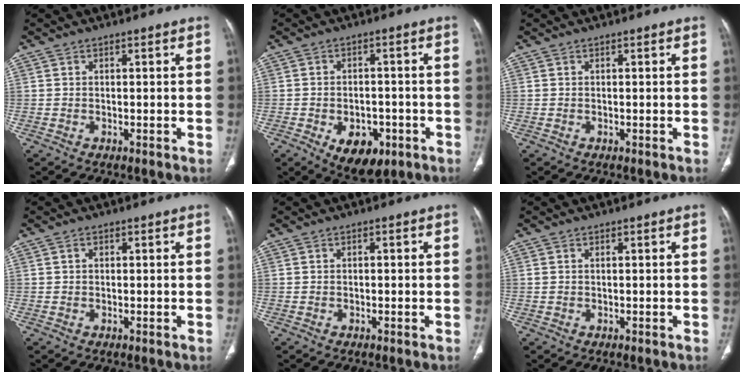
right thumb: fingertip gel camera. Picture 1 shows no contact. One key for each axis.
{"total": 9.6, "fx": -4.1, "fy": 5.9, "fz": 6.3, "tx": -0.070, "ty": 0.013, "tz": -0.049}
{"total": 0.0}
{"total": 0.7, "fx": 0.2, "fy": 0.5, "fz": 0.4, "tx": -0.004, "ty": 0.001, "tz": 0.004}
{"total": 0.8, "fx": 0.0, "fy": 0.3, "fz": 0.7, "tx": -0.015, "ty": 0.002, "tz": 0.002}
{"total": 0.7, "fx": 0.2, "fy": 0.3, "fz": 0.5, "tx": -0.018, "ty": 0.011, "tz": 0.009}